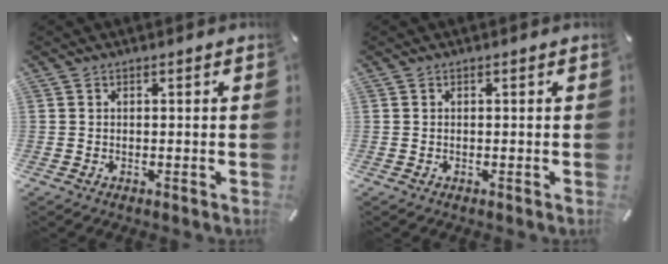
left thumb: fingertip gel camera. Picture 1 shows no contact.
{"total": 0.0}